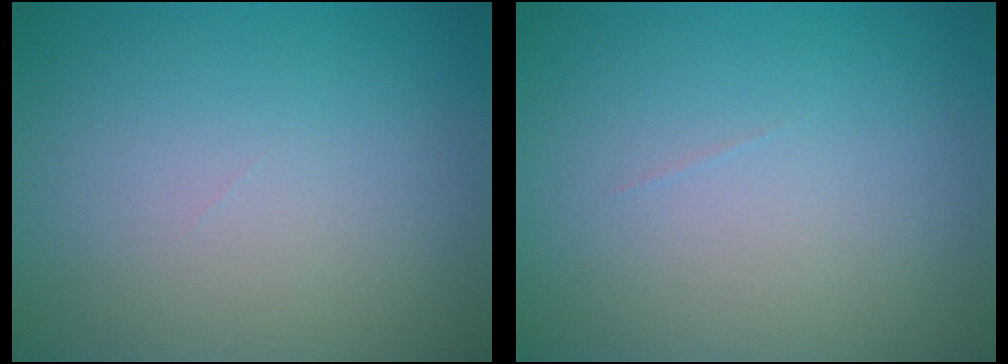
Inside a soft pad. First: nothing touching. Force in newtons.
{"total": 0.0}